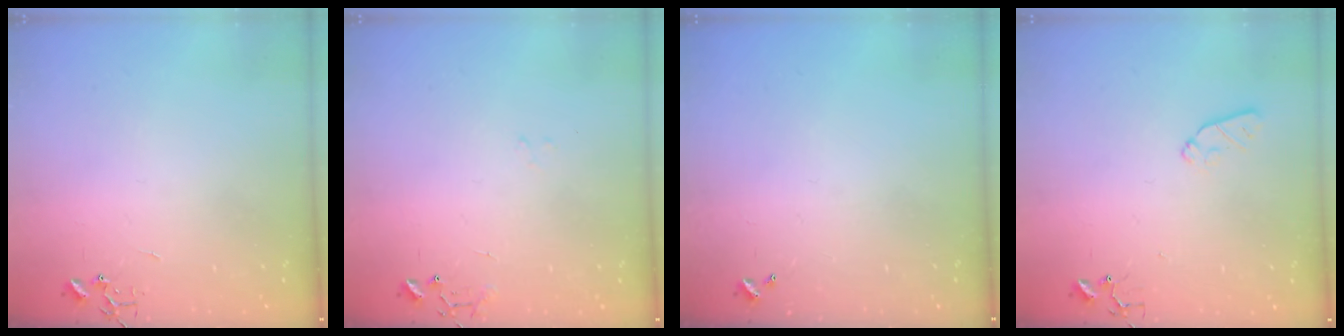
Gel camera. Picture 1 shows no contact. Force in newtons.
{"total": 8.0, "press": 8.0, "slide": 0.9}
{"total": 0.0}
{"total": 5.9, "press": 5.8, "slide": 0.8}